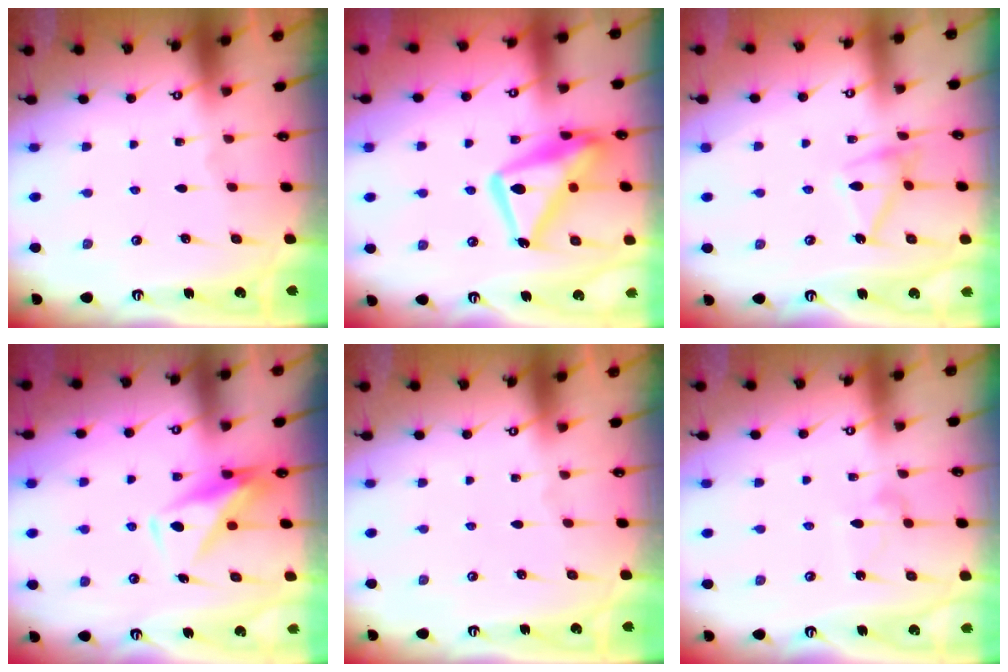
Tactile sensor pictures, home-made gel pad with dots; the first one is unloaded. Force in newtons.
{"total": 16.6, "press": 16.5, "slide": 1.6}
{"total": 13.3, "press": 13.3, "slide": 0.2}
{"total": 8.8, "press": 8.7, "slide": 0.9}
{"total": 0.0}
{"total": 6.1, "press": 6.1, "slide": 0.4}